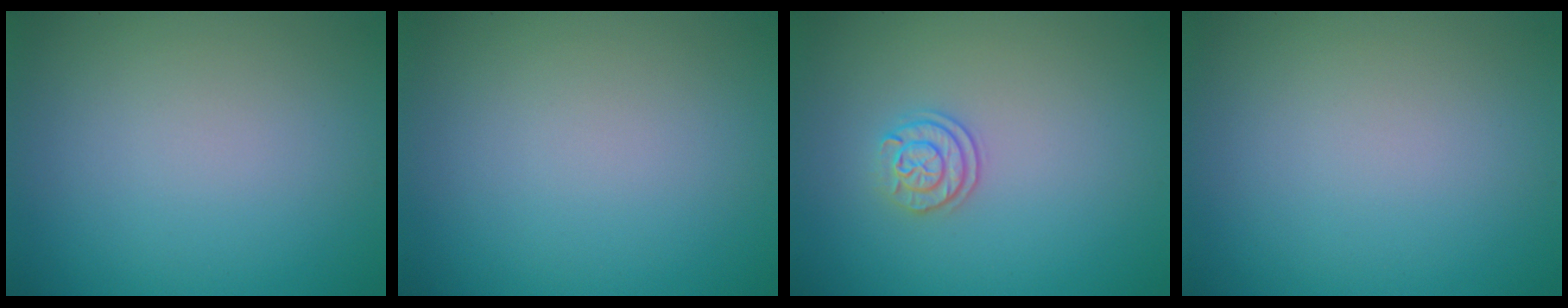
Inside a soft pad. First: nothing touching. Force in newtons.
{"total": 0.0}
{"total": 2.0, "press": 1.8, "slide": 0.9}
{"total": 0.0}